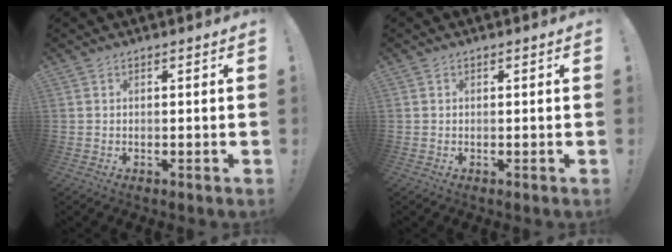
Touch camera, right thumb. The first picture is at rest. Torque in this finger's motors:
{"motor_torque": [-0.24, 0.03, -0.12, 0.18, 0.10]}